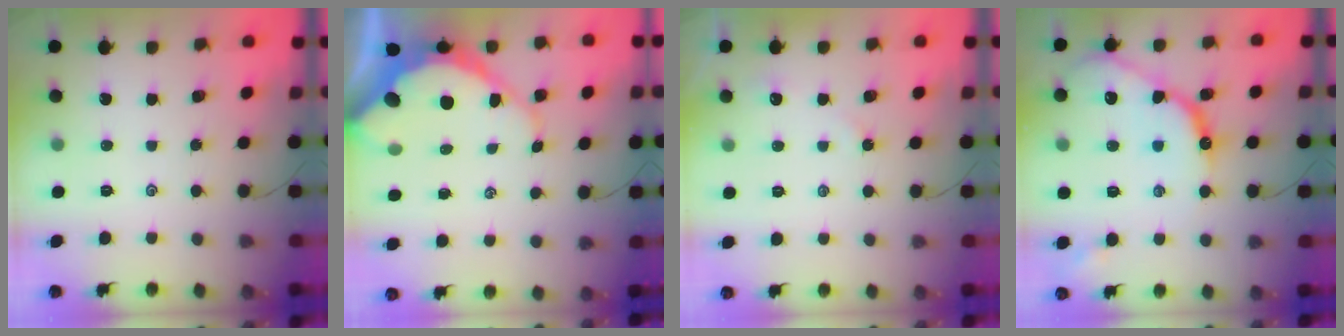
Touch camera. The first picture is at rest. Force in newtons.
{"total": 12.8, "press": 12.8, "slide": 1.2}
{"total": 3.7, "press": 3.7, "slide": 0.4}
{"total": 14.2, "press": 14.1, "slide": 1.1}